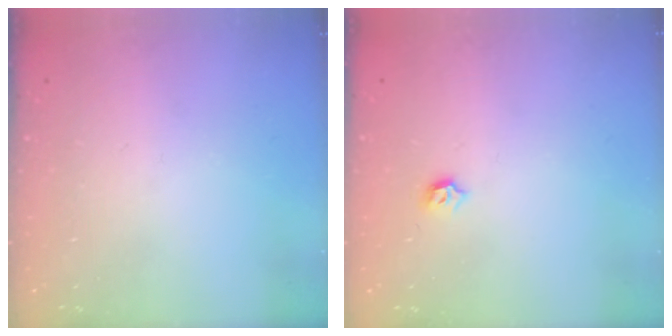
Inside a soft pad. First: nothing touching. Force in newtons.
{"total": 3.4, "press": 3.3, "slide": 0.7}